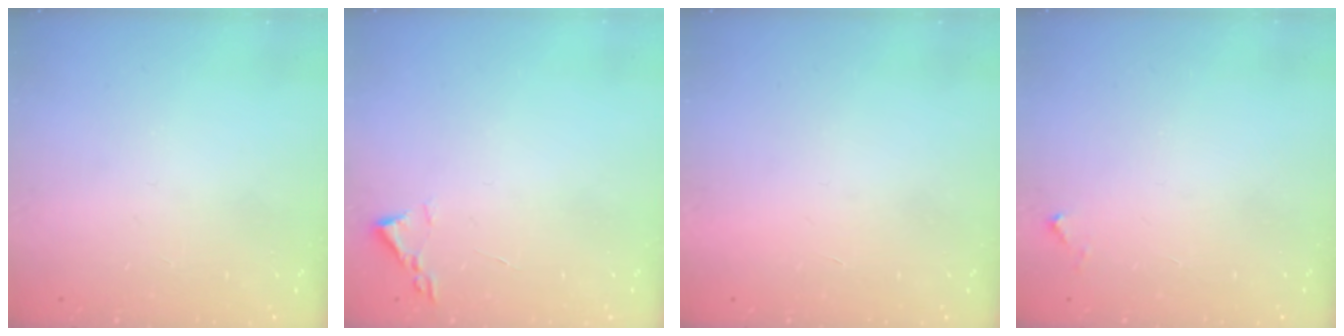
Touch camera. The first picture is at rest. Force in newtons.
{"total": 1.8, "press": 1.7, "slide": 0.2}
{"total": 1.7, "press": 1.7, "slide": 0.1}
{"total": 4.2, "press": 4.2, "slide": 0.1}